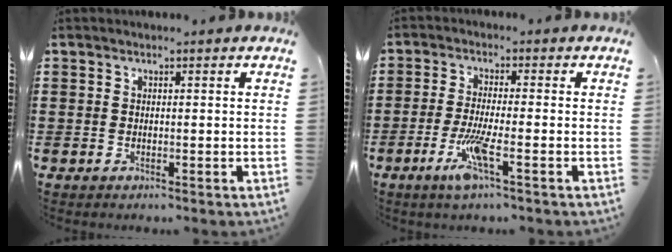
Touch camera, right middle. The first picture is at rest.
{"total": 6.2, "force": [-2.9, 0.5, 5.5], "torque": [-0.116, -0.015, -0.056]}